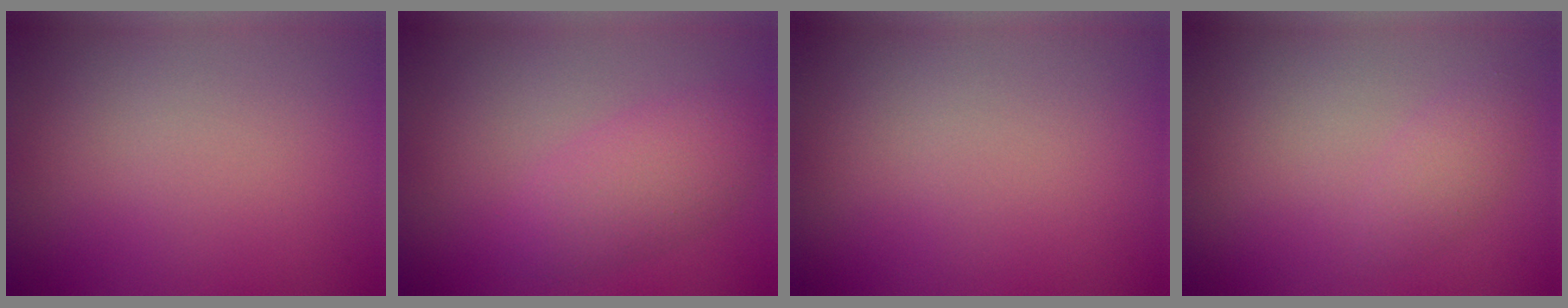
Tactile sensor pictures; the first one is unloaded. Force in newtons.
{"total": 3.1, "press": 3.1, "slide": 0.2}
{"total": 0.0}
{"total": 1.4, "press": 1.4, "slide": 0.1}